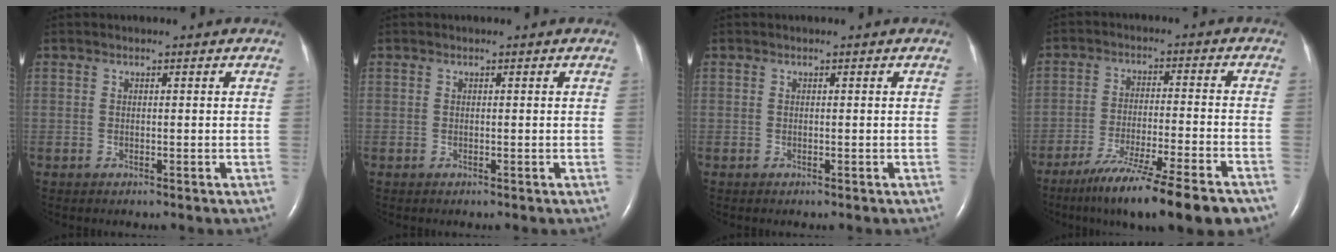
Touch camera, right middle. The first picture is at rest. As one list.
[{"total": 0.0}, {"total": 0.0}, {"total": 16.7, "force": [-12.7, 0.4, 10.9], "torque": [-0.145, -0.041, -0.201]}]